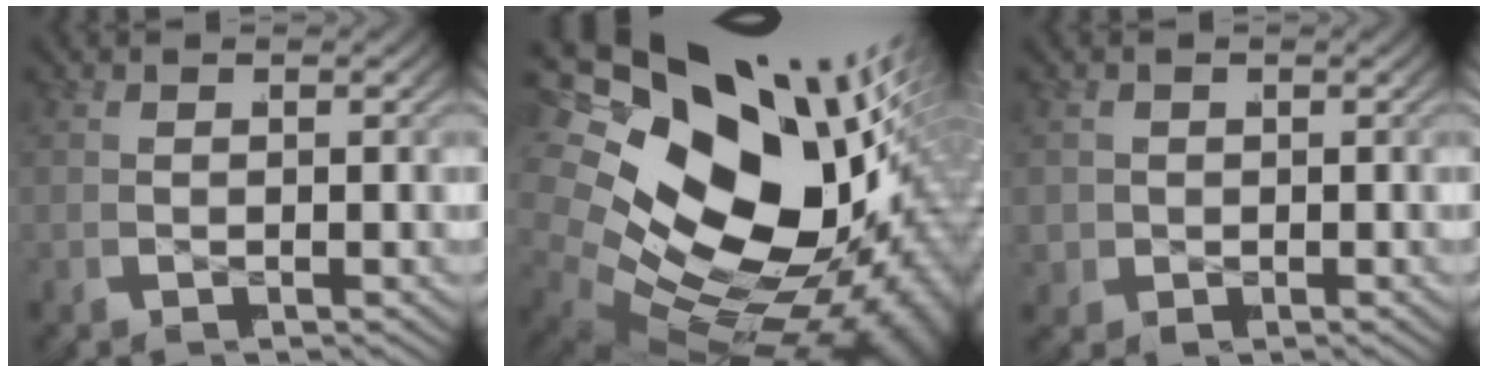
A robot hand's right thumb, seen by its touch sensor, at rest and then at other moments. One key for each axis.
{"total": 25.0, "fx": -0.7, "fy": 16.8, "fz": 18.5, "tx": -0.327, "ty": -0.034, "tz": -0.006}
{"total": 1.9, "fx": 0.0, "fy": 1.9, "fz": 0.4, "tx": -0.014, "ty": -0.008, "tz": 0.008}